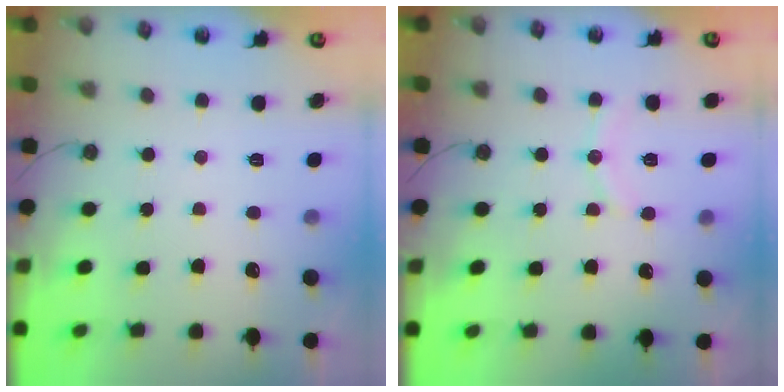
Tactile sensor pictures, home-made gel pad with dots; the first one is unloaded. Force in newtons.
{"total": 6.7, "press": 6.4, "slide": 1.9}